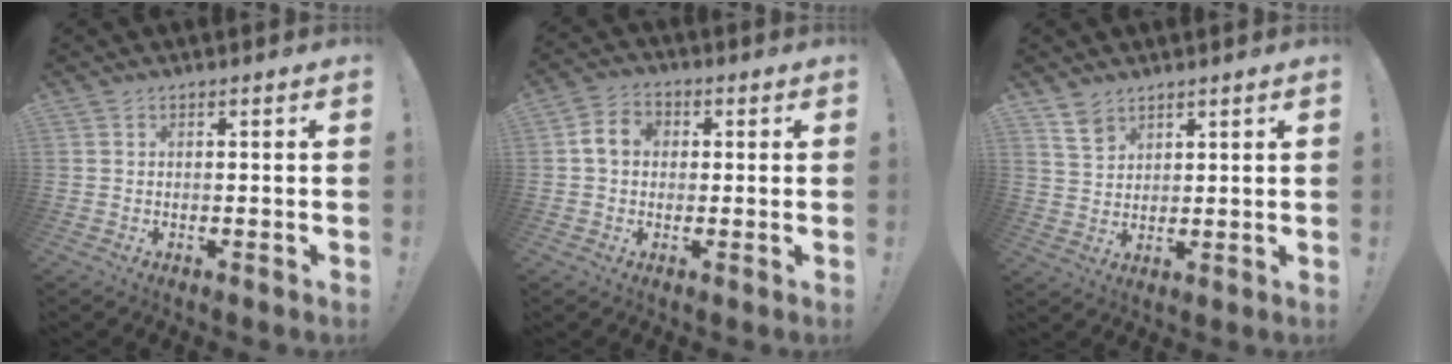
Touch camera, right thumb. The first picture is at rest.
{"total": 7.0, "force": [0.8, 5.6, 4.1], "torque": [-0.071, 0.020, 0.019]}
{"total": 6.5, "force": [4.9, 3.7, 2.1], "torque": [-0.038, -0.027, 0.095]}